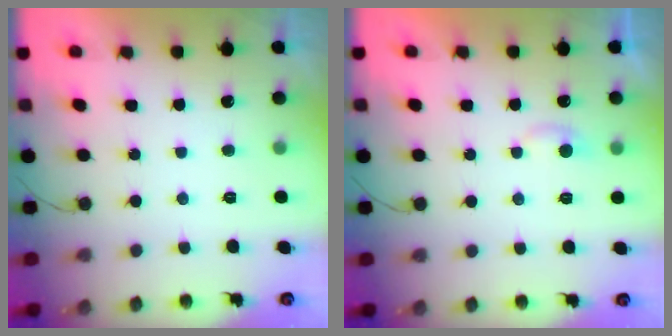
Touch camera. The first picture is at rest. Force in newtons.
{"total": 3.7, "press": 3.7, "slide": 0.5}